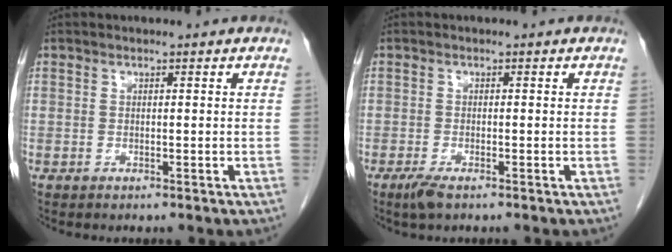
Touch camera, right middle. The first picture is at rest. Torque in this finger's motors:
{"motor_torque": [0.45, -0.25, 0.02, 0.03]}